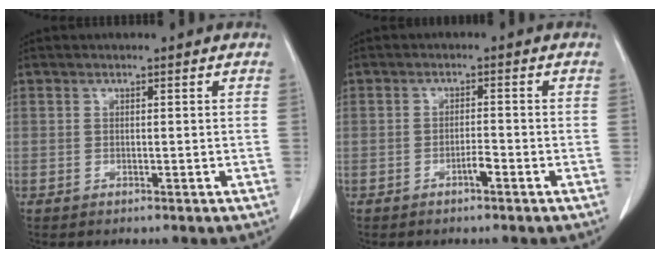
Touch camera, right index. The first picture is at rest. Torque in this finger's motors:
{"motor_torque": [0.78, 0.12, 0.14, 0.06]}